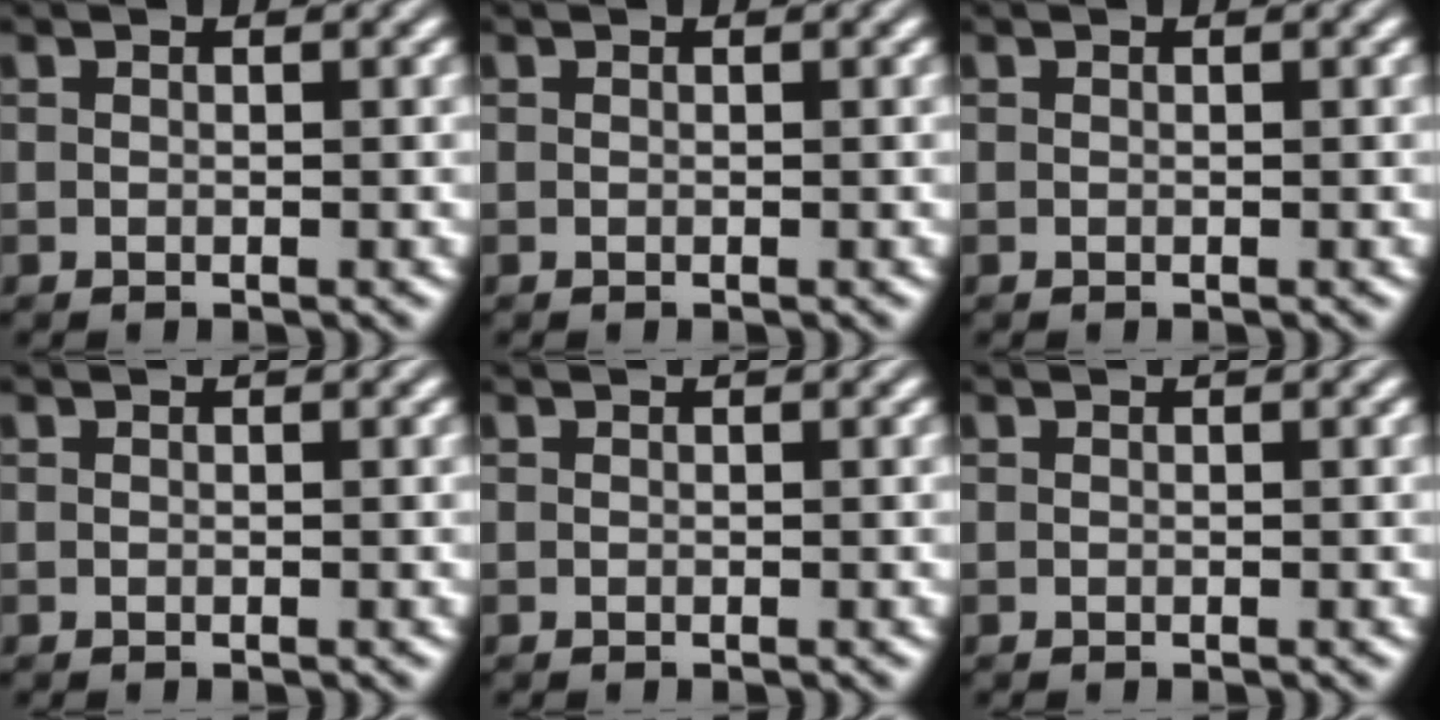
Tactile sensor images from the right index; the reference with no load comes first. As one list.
[{"total": 0.0}, {"total": 0.0}, {"total": 0.0}, {"total": 0.0}, {"total": 0.0}]